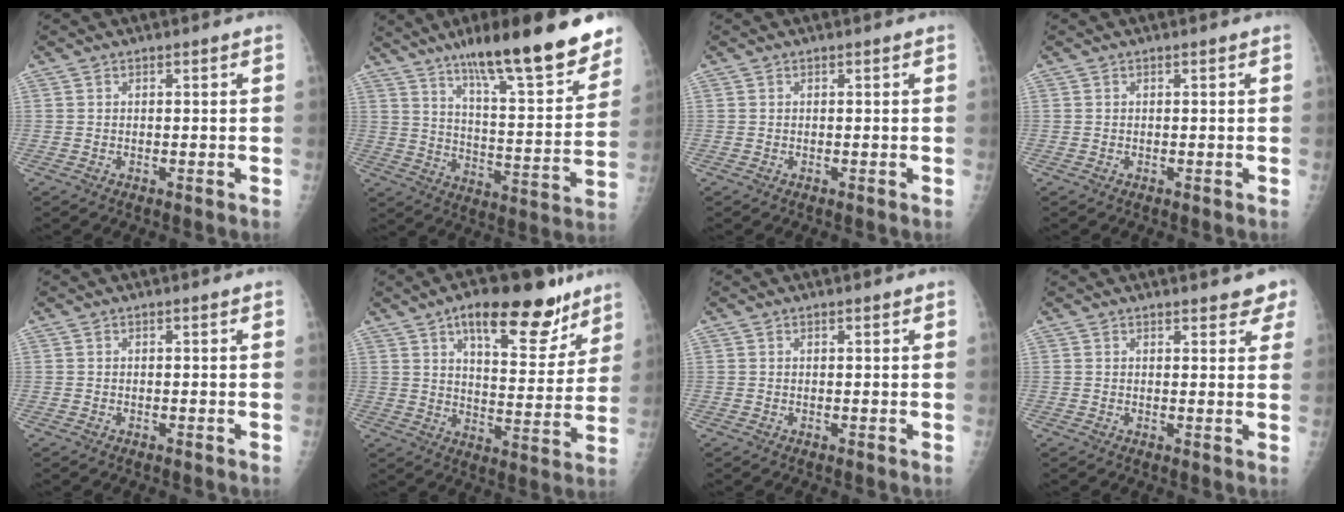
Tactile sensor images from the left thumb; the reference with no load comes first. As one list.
[{"total": 24.3, "force": [17.1, 4.8, 16.6], "torque": [-0.220, -0.069, 0.262]}, {"total": 0.0}, {"total": 0.0}, {"total": 0.0}, {"total": 18.4, "force": [11.5, 7.5, 12.3], "torque": [-0.130, -0.051, 0.174]}, {"total": 0.5, "force": [0.4, 0.1, 0.3], "torque": [-0.006, -0.001, 0.005]}, {"total": 5.0, "force": [4.2, 1.6, 2.2], "torque": [0.004, -0.014, 0.040]}]